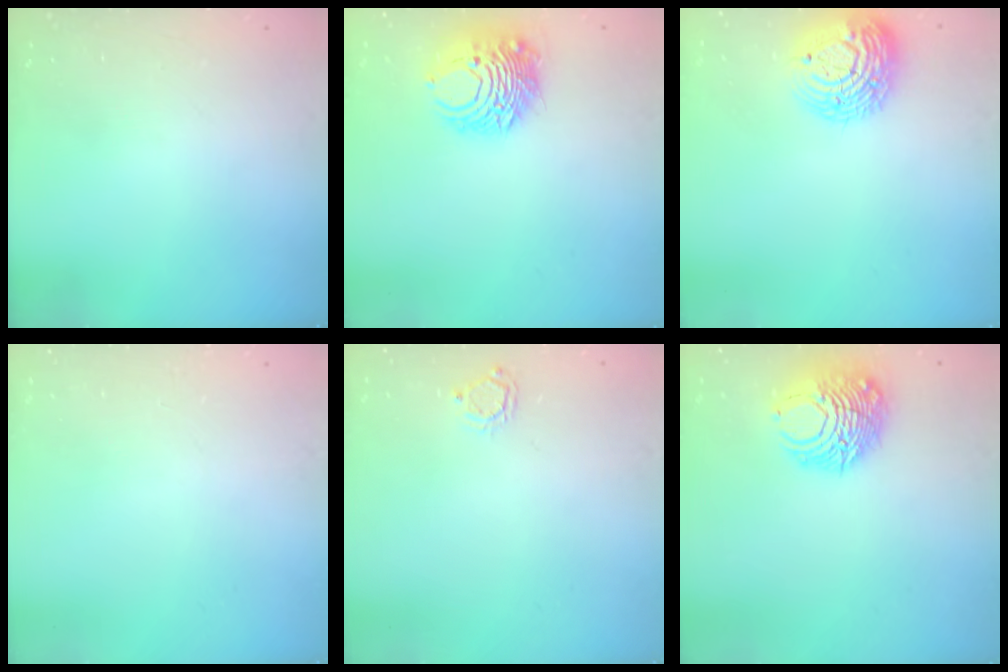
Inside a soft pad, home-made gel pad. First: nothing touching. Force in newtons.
{"total": 10.4, "press": 10.3, "slide": 1.3}
{"total": 14.1, "press": 14.1, "slide": 1.0}
{"total": 0.0}
{"total": 2.9, "press": 2.9, "slide": 0.3}
{"total": 10.1, "press": 10.0, "slide": 1.0}